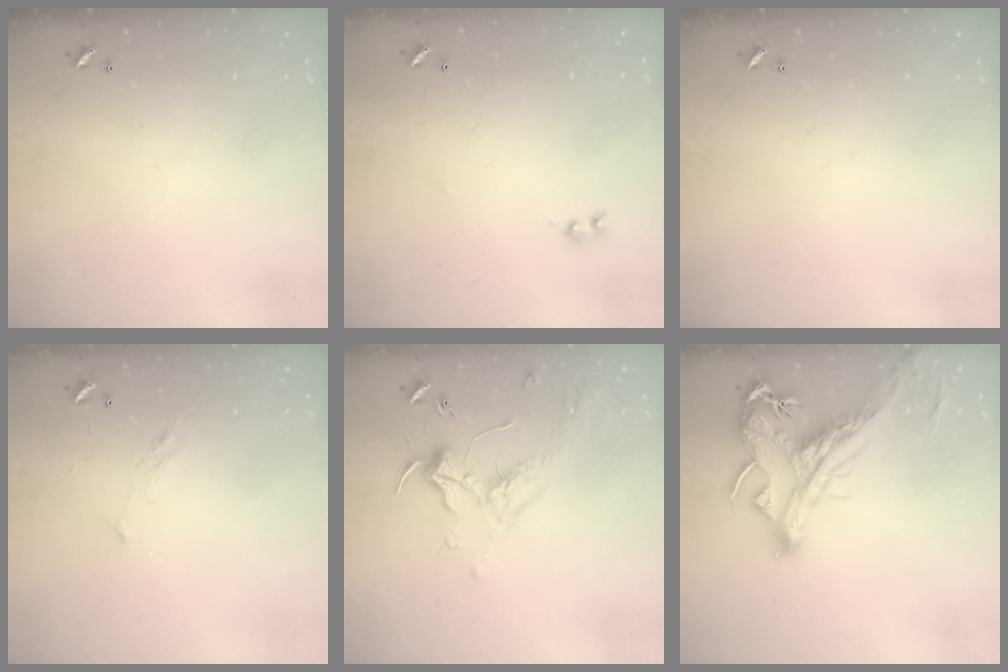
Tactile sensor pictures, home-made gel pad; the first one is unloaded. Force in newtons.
{"total": 1.8, "press": 1.8, "slide": 0.3}
{"total": 0.0}
{"total": 0.8, "press": 0.1, "slide": 0.8}
{"total": 1.8, "press": 1.7, "slide": 0.7}
{"total": 3.5, "press": 3.3, "slide": 1.3}